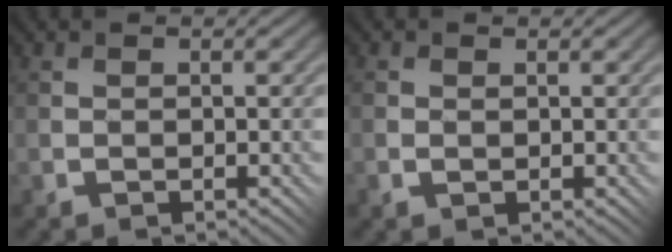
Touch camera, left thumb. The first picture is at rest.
{"total": 0.9, "force": [0.1, 0.8, 0.4], "torque": [-0.007, 0.000, 0.005]}